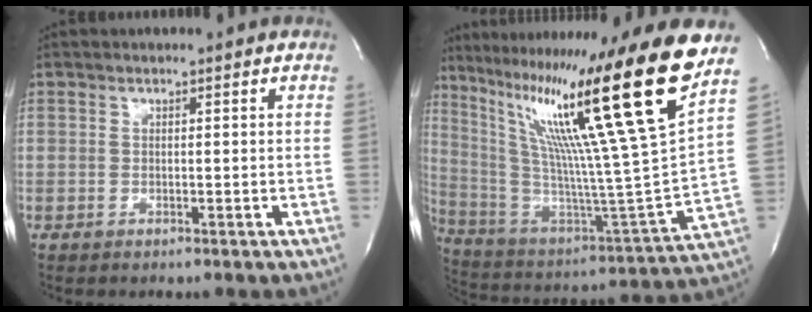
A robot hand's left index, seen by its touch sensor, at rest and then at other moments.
{"total": 28.2, "force": [18.8, -3.4, 20.7], "torque": [-0.365, -0.055, 0.300]}